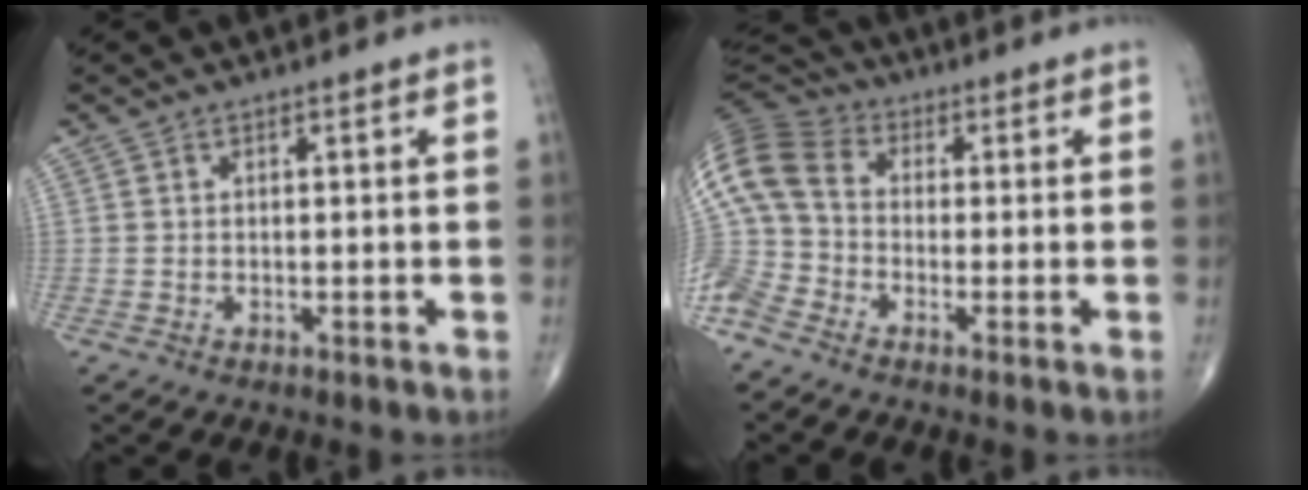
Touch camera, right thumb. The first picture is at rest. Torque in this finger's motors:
{"motor_torque": [0.35, 1.32, 1.95, -0.13, 0.66]}